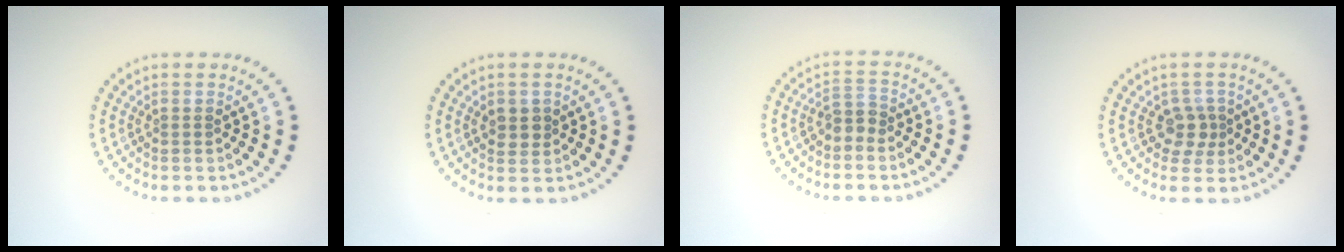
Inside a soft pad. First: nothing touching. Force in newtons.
{"total": 1.8, "press": 1.7, "slide": 0.6}
{"total": 1.8, "press": 1.4, "slide": 1.2}
{"total": 2.0, "press": 1.7, "slide": 1.1}